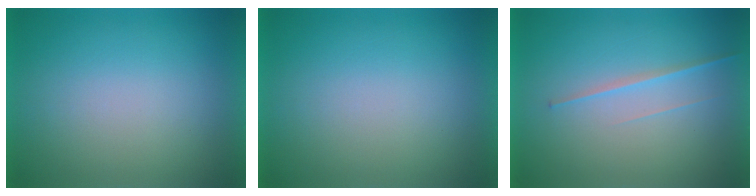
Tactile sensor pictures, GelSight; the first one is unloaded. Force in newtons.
{"total": 1.3}
{"total": 1.4}